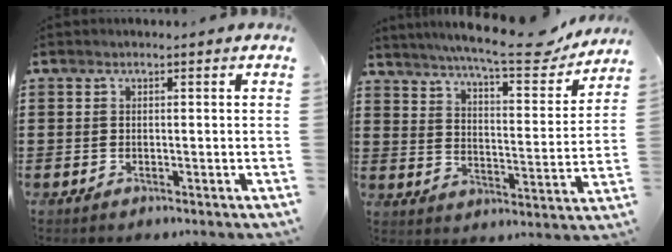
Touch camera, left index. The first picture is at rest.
{"total": 9.6, "force": [8.3, 0.6, 4.7], "torque": [-0.099, -0.050, 0.136]}